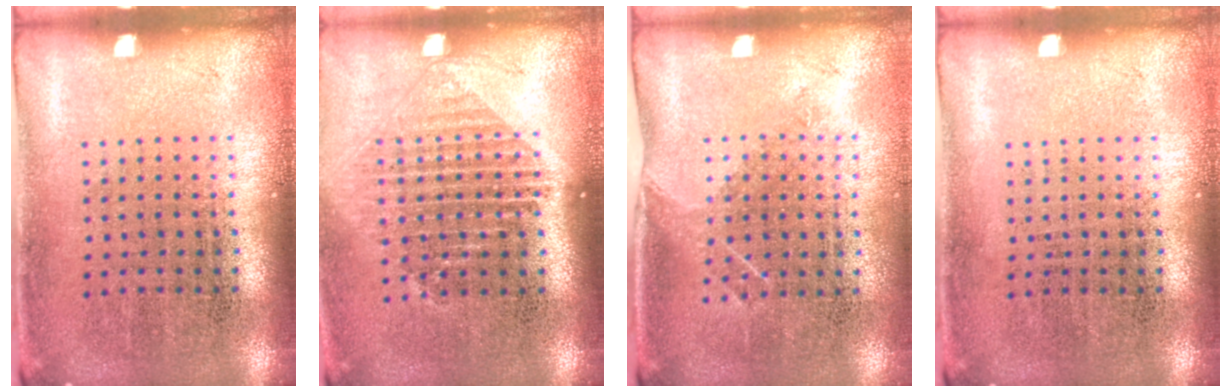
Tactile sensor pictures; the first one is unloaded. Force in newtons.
{"total": 1.2, "press": 1.1, "slide": 0.6}
{"total": 1.1, "press": 0.9, "slide": 0.7}
{"total": 0.0}